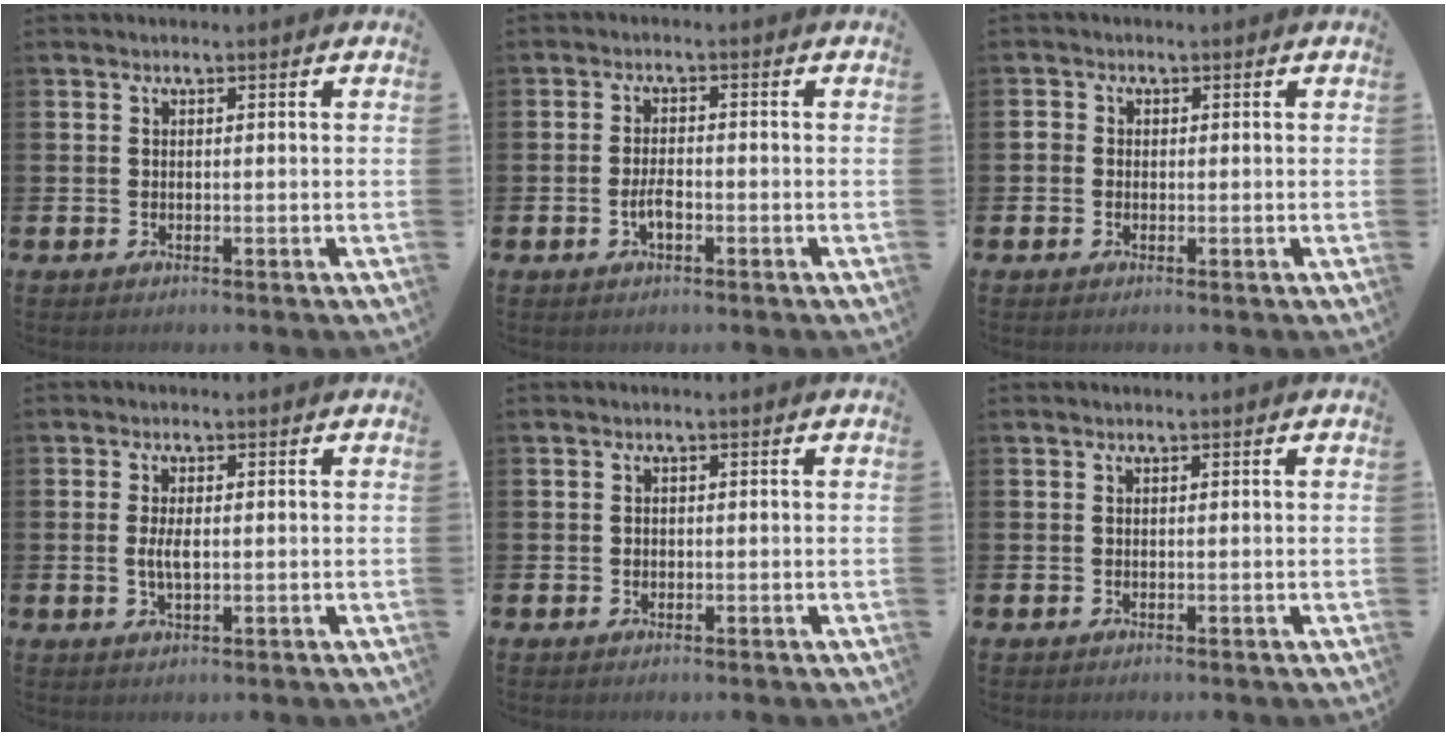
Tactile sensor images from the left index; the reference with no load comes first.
{"total": 2.6, "force": [-0.8, 1.1, 2.2], "torque": [-0.036, 0.001, -0.017]}
{"total": 1.1, "force": [-0.2, 1.0, 0.4], "torque": [-0.002, 0.002, -0.008]}
{"total": 2.7, "force": [-0.1, 1.1, 2.4], "torque": [-0.047, 0.003, -0.004]}
{"total": 0.6, "force": [-0.2, 0.6, 0.1], "torque": [0.006, 0.003, -0.006]}
{"total": 0.0}